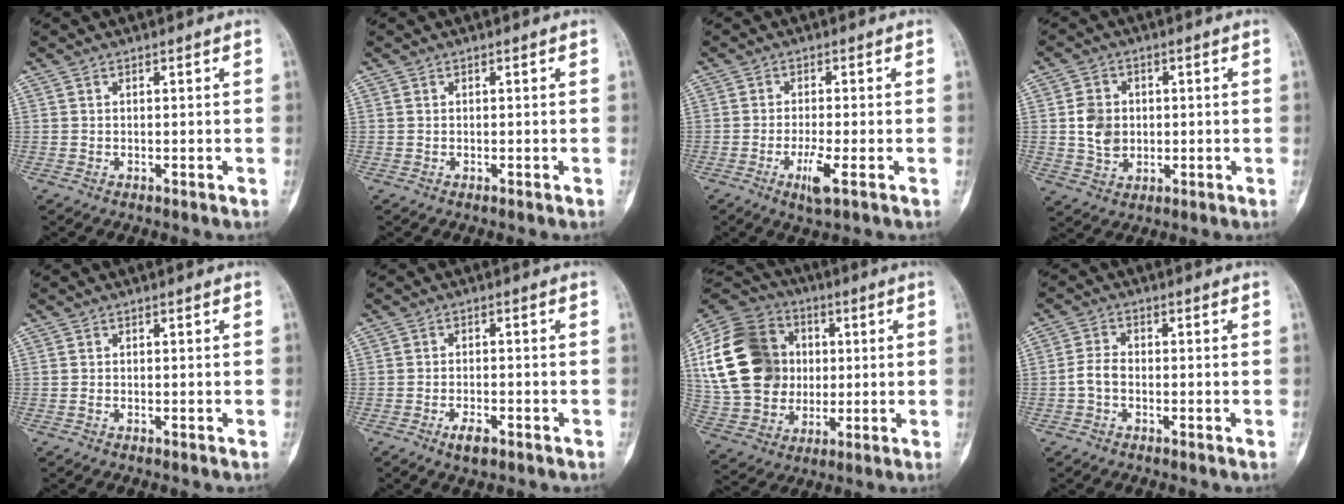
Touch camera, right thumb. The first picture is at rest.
{"total": 0.0}
{"total": 4.5, "force": [-1.9, 0.7, 4.0], "torque": [-0.083, -0.006, -0.036]}
{"total": 6.6, "force": [0.2, 5.4, 3.8], "torque": [-0.048, -0.004, 0.007]}
{"total": 0.0}
{"total": 3.5, "force": [-2.0, 1.5, 2.5], "torque": [-0.044, 0.007, -0.033]}
{"total": 22.8, "force": [3.3, 18.6, 12.7], "torque": [-0.237, 0.021, 0.070]}
{"total": 3.1, "force": [-1.0, 2.0, 2.2], "torque": [-0.045, 0.012, -0.026]}